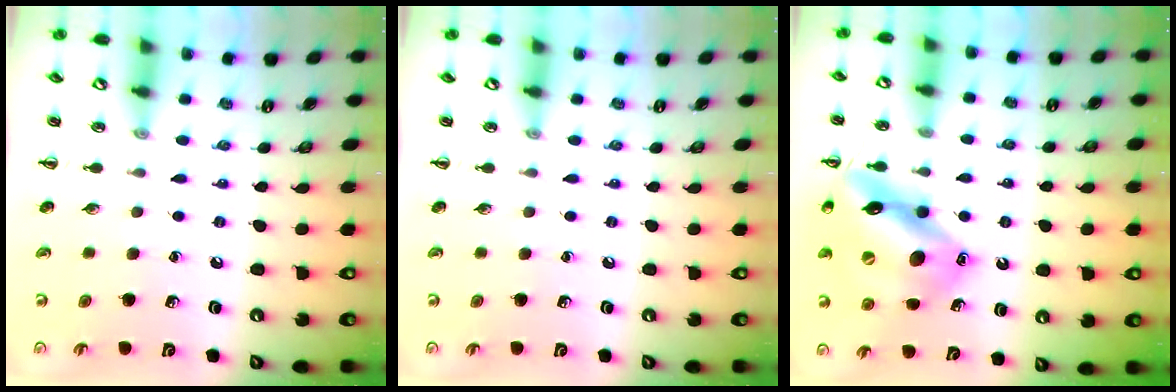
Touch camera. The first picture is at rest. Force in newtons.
{"total": 0.0}
{"total": 16.9, "press": 16.7, "slide": 3.0}